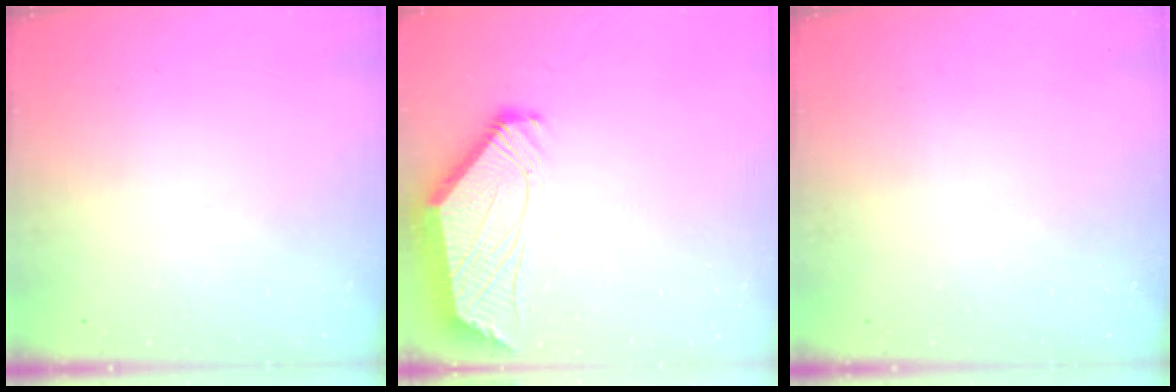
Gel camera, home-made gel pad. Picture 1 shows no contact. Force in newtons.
{"total": 2.5, "press": 2.5, "slide": 0.6}
{"total": 0.0}